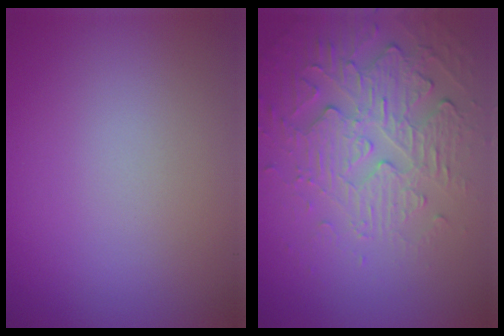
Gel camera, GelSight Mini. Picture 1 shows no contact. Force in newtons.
{"total": 5.7, "press": 3.7, "slide": 4.3}